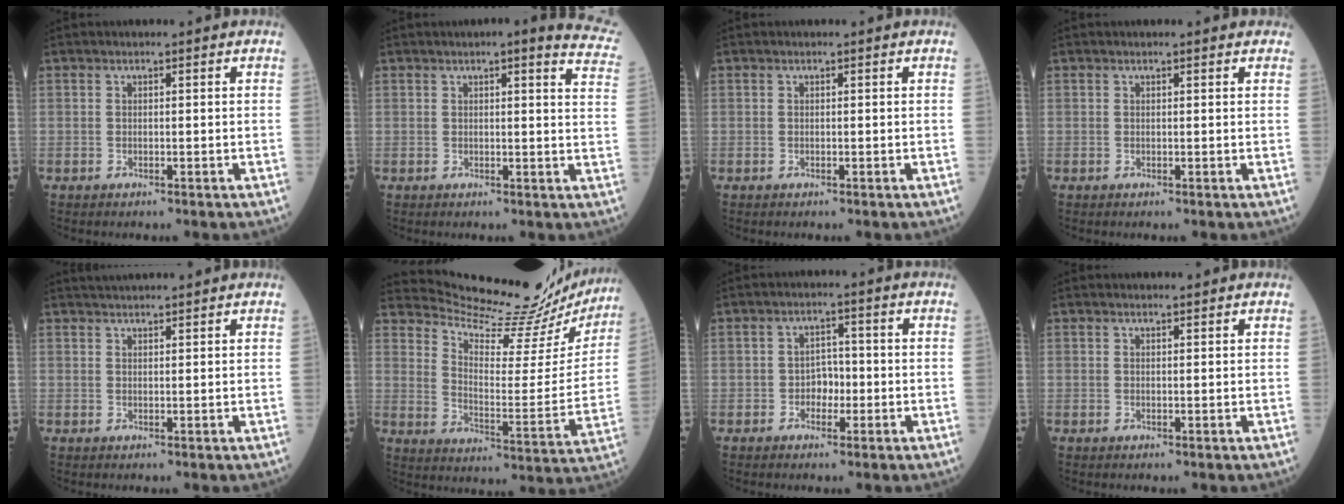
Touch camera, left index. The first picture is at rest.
{"total": 10.1, "force": [8.6, 1.4, 5.2], "torque": [-0.038, -0.032, 0.061]}
{"total": 0.0}
{"total": 1.1, "force": [0.8, 0.4, 0.5], "torque": [-0.012, 0.004, 0.004]}
{"total": 3.7, "force": [3.5, -0.2, 1.1], "torque": [-0.017, 0.028, 0.058]}
{"total": 21.4, "force": [21.0, 2.3, 3.7], "torque": [-0.070, -0.091, 0.270]}
{"total": 2.9, "force": [-1.2, 1.9, 1.8], "torque": [-0.023, 0.004, -0.023]}
{"total": 0.9, "force": [0.9, 0.1, 0.2], "torque": [-0.007, 0.000, 0.016]}